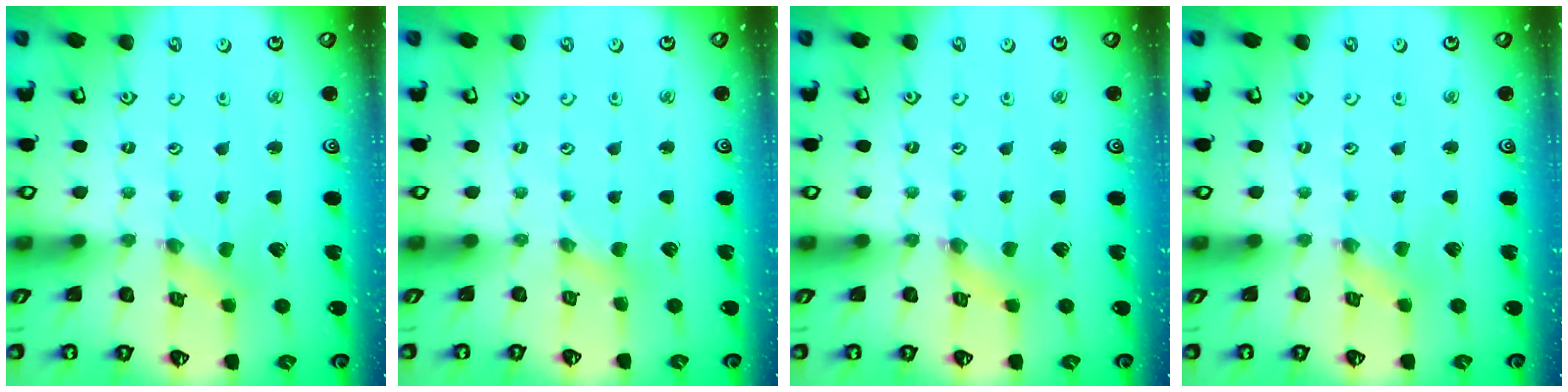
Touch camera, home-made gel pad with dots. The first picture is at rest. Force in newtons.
{"total": 0.9, "press": 0.9, "slide": 0.2}
{"total": 1.7, "press": 1.7, "slide": 0.2}
{"total": 0.5, "press": 0.5, "slide": 0.2}